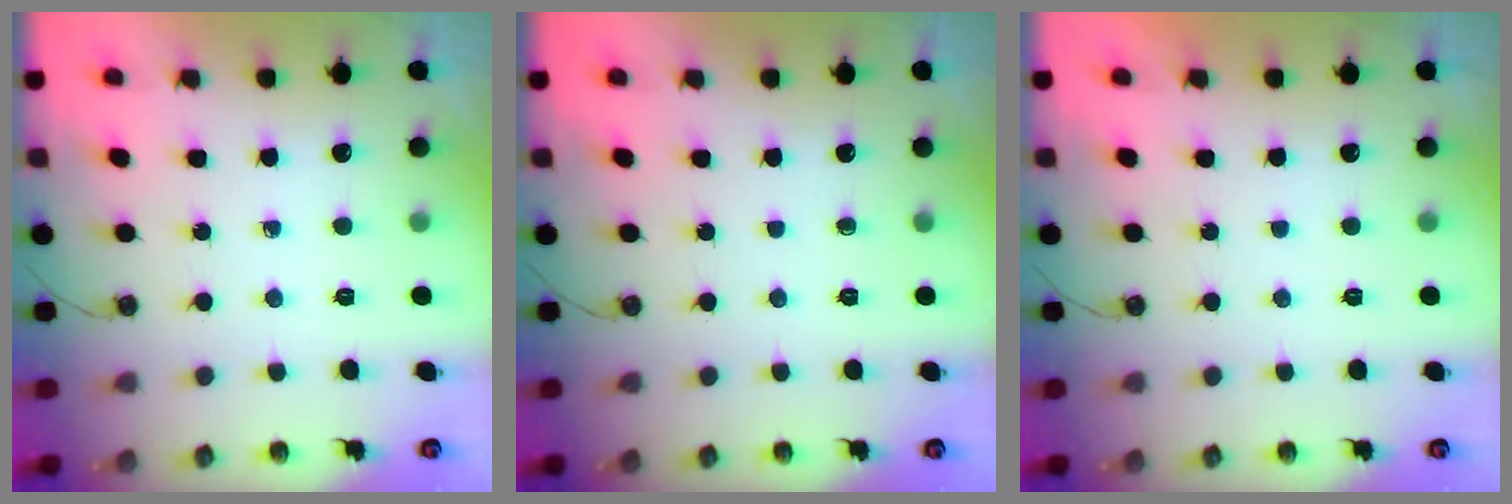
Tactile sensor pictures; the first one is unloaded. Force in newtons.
{"total": 0.0}
{"total": 0.0}